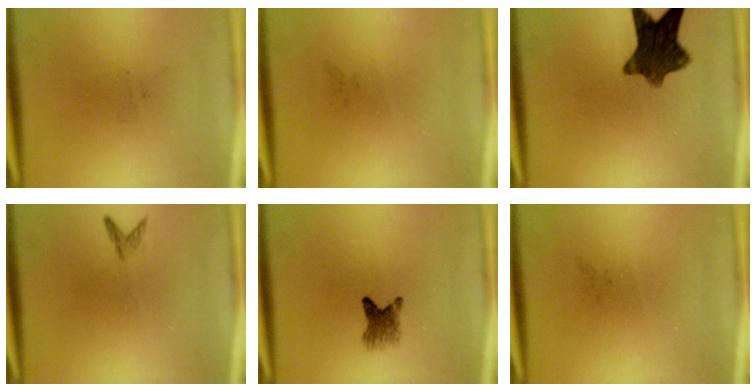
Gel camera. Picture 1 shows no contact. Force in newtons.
{"total": 0.0}
{"total": 9.5}
{"total": 0.8}
{"total": 2.9}
{"total": 0.0}